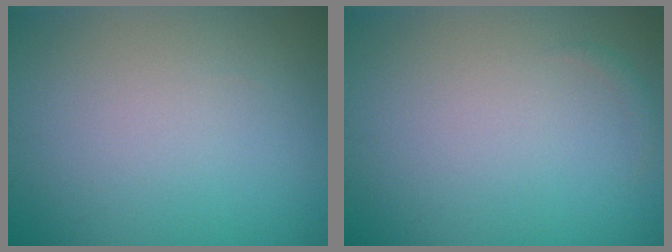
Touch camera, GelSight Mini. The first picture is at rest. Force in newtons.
{"total": 0.6, "press": 0.6, "slide": 0.1}